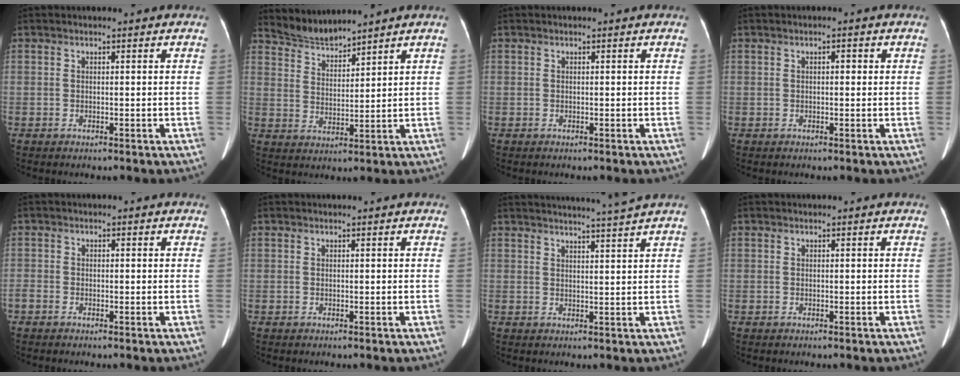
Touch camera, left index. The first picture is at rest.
{"total": 4.8, "force": [4.8, -0.3, 0.0], "torque": [-0.007, 0.004, 0.101]}
{"total": 0.0}
{"total": 1.0, "force": [0.2, 0.5, 0.9], "torque": [-0.011, 0.007, 0.002]}
{"total": 1.3, "force": [-0.8, 0.8, 0.7], "torque": [-0.018, 0.004, -0.015]}
{"total": 0.0}
{"total": 6.8, "force": [6.1, -2.1, 2.3], "torque": [-0.031, -0.010, 0.080]}
{"total": 0.0}